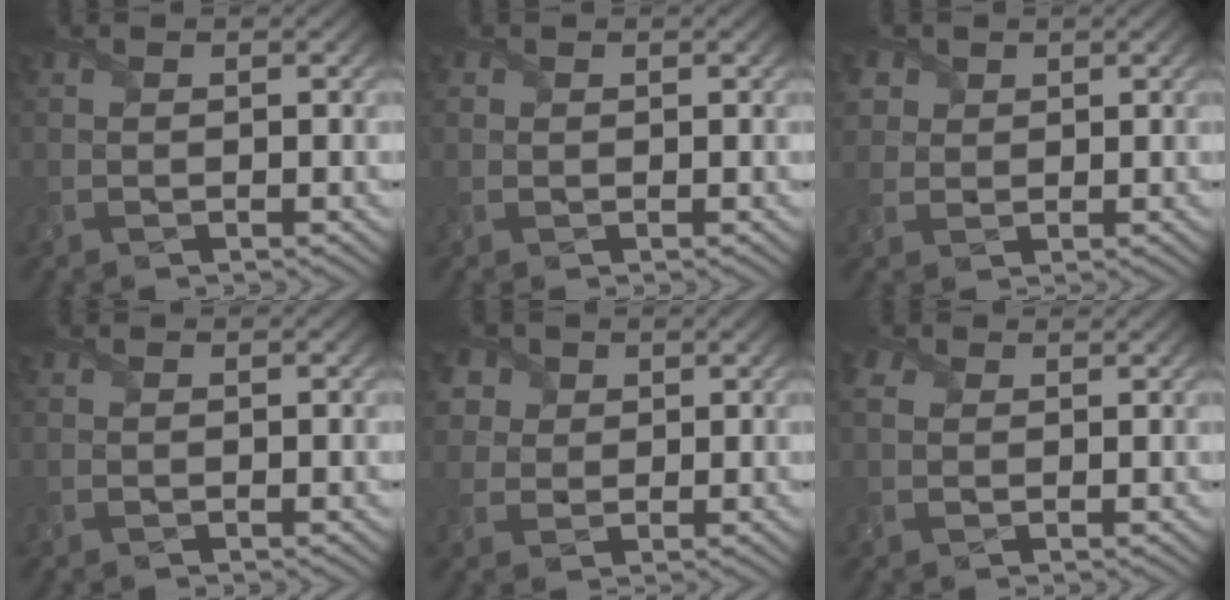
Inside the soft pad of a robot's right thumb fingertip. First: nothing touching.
{"total": 1.0, "force": [0.4, 0.9, 0.2], "torque": [-0.003, -0.003, 0.007]}
{"total": 3.2, "force": [1.6, 2.7, 0.9], "torque": [-0.036, -0.001, 0.036]}
{"total": 0.0}
{"total": 5.8, "force": [3.0, 4.5, 2.2], "torque": [-0.090, 0.002, 0.055]}
{"total": 2.8, "force": [1.5, 1.9, 1.4], "torque": [-0.044, 0.012, 0.029]}